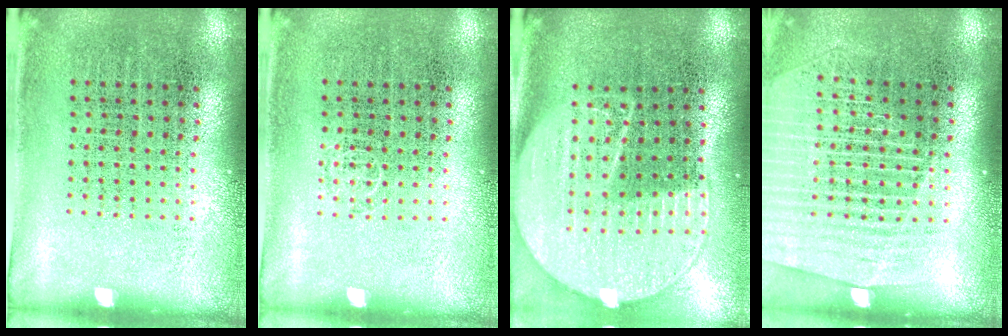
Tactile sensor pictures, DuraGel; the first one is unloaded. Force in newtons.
{"total": 0.6, "press": 0.6, "slide": 0.1}
{"total": 2.1, "press": 1.8, "slide": 1.1}
{"total": 1.4, "press": 1.3, "slide": 0.5}